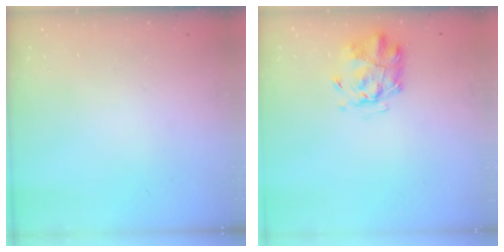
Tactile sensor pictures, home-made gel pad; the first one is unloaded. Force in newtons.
{"total": 2.6, "press": 2.4, "slide": 0.8}